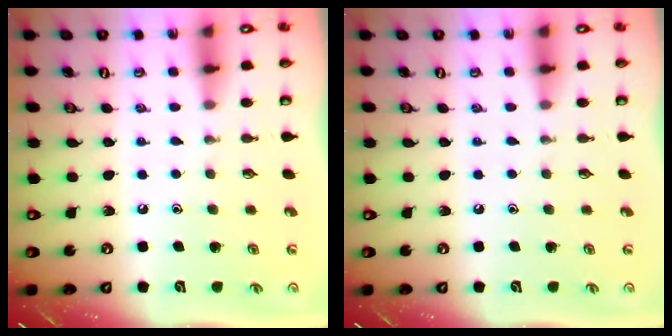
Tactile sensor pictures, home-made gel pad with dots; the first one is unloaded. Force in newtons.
{"total": 0.0}